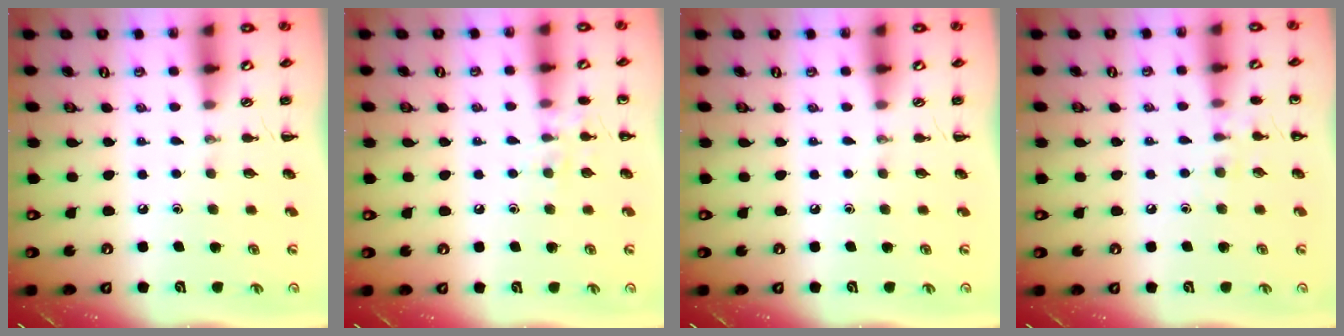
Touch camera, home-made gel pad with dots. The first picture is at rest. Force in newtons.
{"total": 6.2, "press": 6.1, "slide": 1.4}
{"total": 0.0}
{"total": 6.9, "press": 6.6, "slide": 1.9}